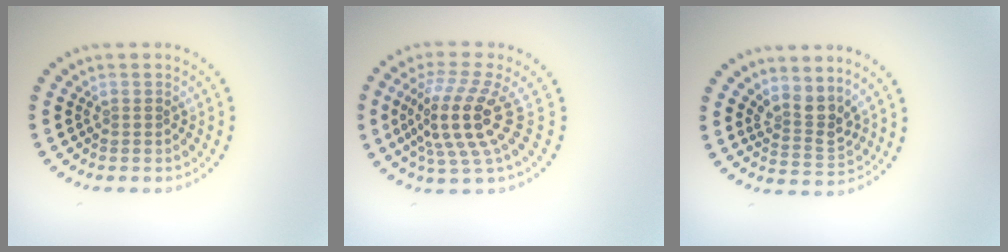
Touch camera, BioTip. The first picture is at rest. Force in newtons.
{"total": 5.2, "press": 4.1, "slide": 3.2}
{"total": 2.8, "press": 2.0, "slide": 1.9}